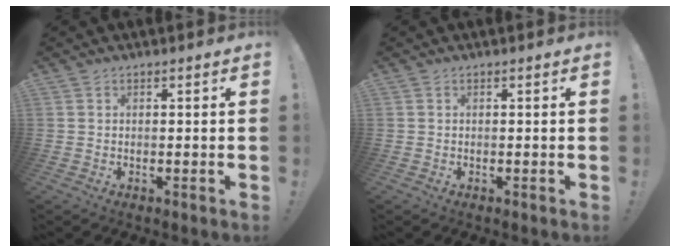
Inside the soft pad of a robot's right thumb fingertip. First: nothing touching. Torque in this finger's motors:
{"motor_torque": [-0.01, -0.01, -0.03, 0.04, 0.00]}